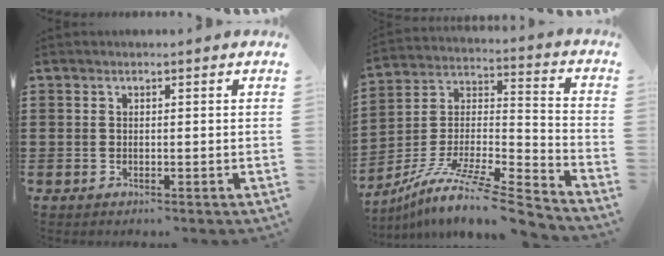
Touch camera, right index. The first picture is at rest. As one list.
[{"total": 10.4, "force": [-8.2, 1.1, 6.3], "torque": [-0.120, 0.000, -0.162]}]